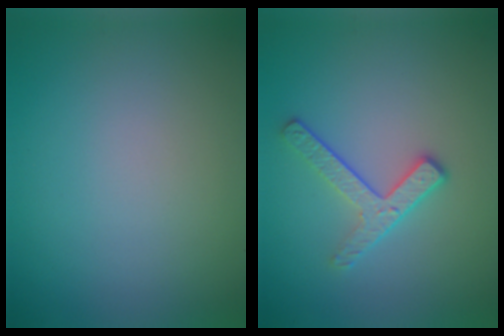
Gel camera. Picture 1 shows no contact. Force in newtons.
{"total": 2.8, "press": 2.4, "slide": 1.4}